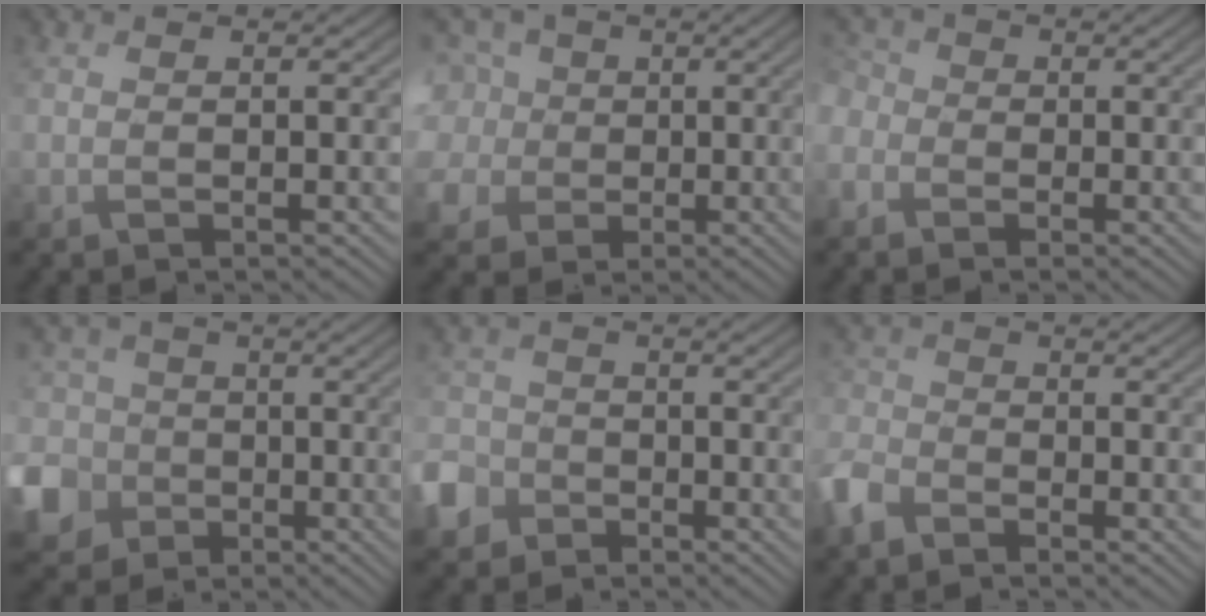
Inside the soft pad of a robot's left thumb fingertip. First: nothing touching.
{"total": 11.0, "force": [0.3, 9.8, 5.1], "torque": [-0.182, 0.019, -0.024]}
{"total": 4.2, "force": [-1.4, 3.6, 1.6], "torque": [-0.061, 0.000, -0.041]}
{"total": 11.7, "force": [-3.8, 10.0, 4.6], "torque": [-0.155, -0.018, -0.095]}
{"total": 6.4, "force": [-3.6, 4.9, 2.2], "torque": [-0.068, -0.008, -0.089]}
{"total": 5.2, "force": [-3.5, 3.1, 2.2], "torque": [-0.064, -0.001, -0.089]}